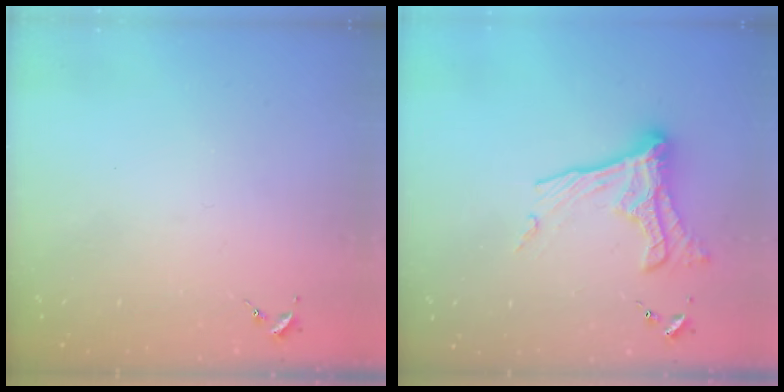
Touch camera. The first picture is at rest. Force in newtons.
{"total": 15.9, "press": 15.9, "slide": 1.3}